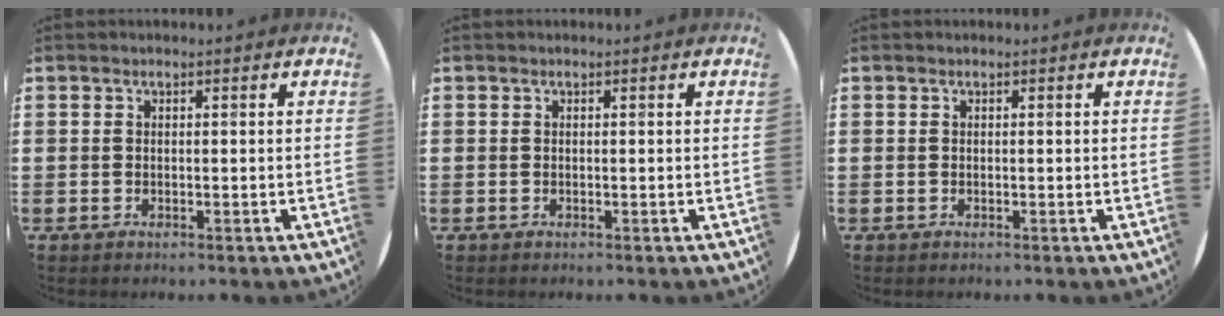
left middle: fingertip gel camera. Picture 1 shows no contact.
{"total": 0.0}
{"total": 0.0}